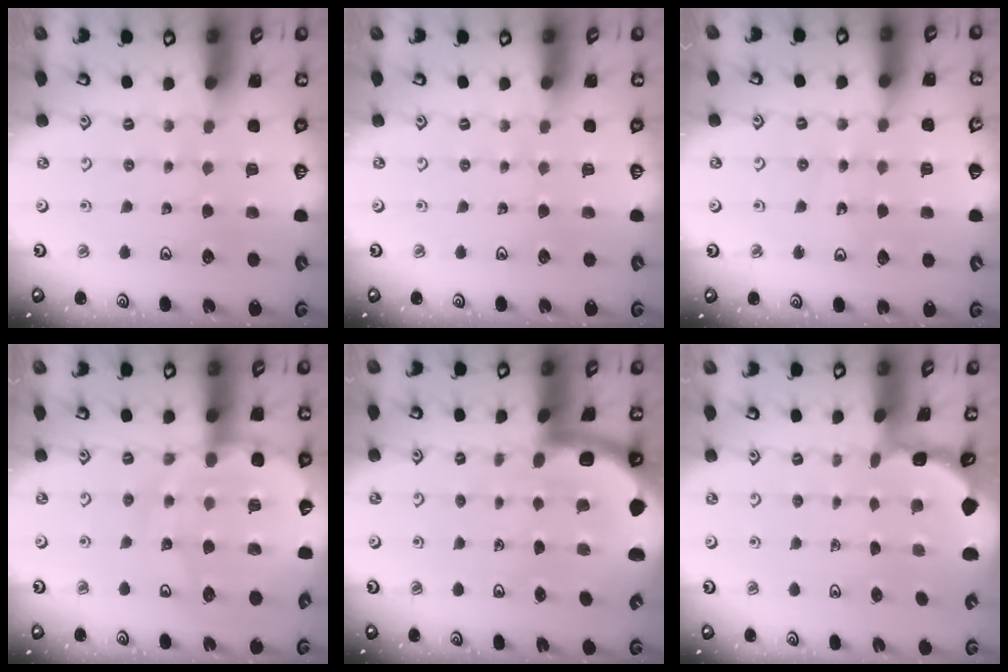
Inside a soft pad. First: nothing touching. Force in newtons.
{"total": 0.0}
{"total": 7.2, "press": 7.0, "slide": 1.4}
{"total": 14.4, "press": 14.3, "slide": 1.5}
{"total": 6.4, "press": 6.3, "slide": 0.8}
{"total": 1.5, "press": 1.4, "slide": 0.3}